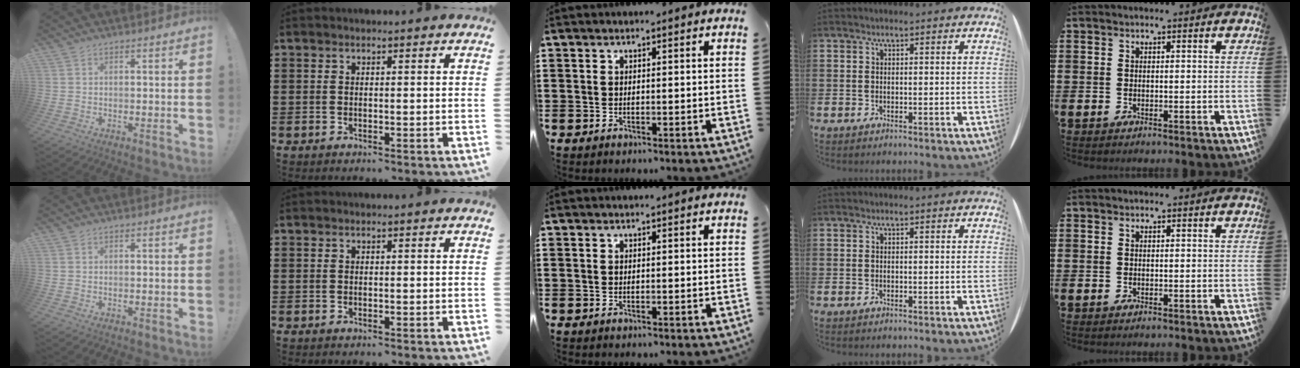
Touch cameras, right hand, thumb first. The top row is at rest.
{}